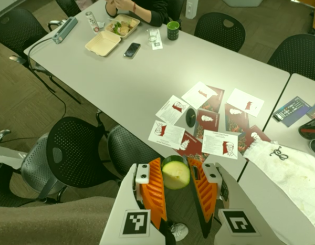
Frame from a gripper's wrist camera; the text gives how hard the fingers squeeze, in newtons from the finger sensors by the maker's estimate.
{"total": 11.2, "left": 11.1, "right": 11.4}